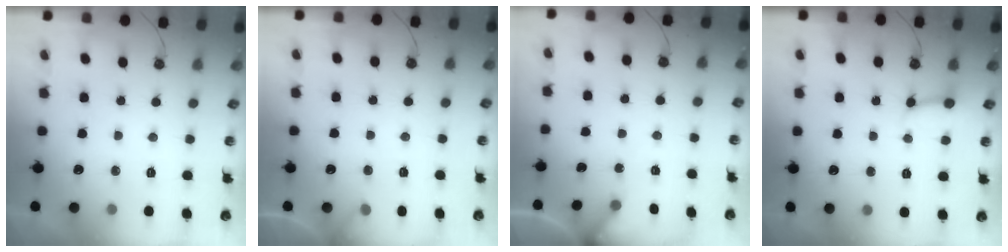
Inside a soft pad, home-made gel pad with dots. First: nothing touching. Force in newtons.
{"total": 6.3, "press": 6.3, "slide": 0.4}
{"total": 4.0, "press": 4.0, "slide": 0.3}
{"total": 3.4, "press": 3.4, "slide": 0.3}